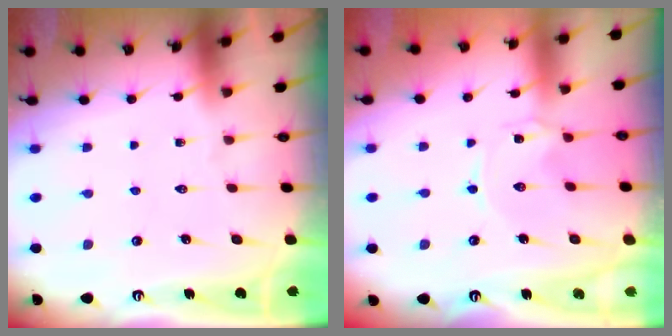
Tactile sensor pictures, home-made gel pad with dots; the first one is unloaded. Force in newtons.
{"total": 0.0}